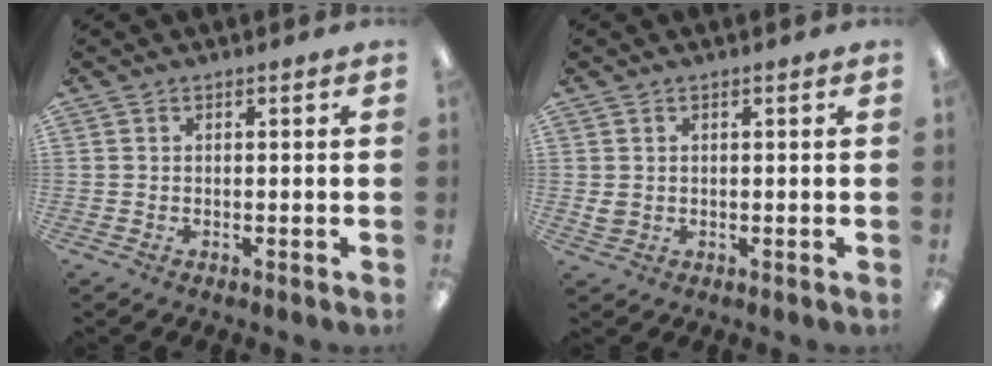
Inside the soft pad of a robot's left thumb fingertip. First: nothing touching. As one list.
[{"total": 1.8, "force": [0.6, 1.4, 0.8], "torque": [-0.010, 0.000, 0.009]}]